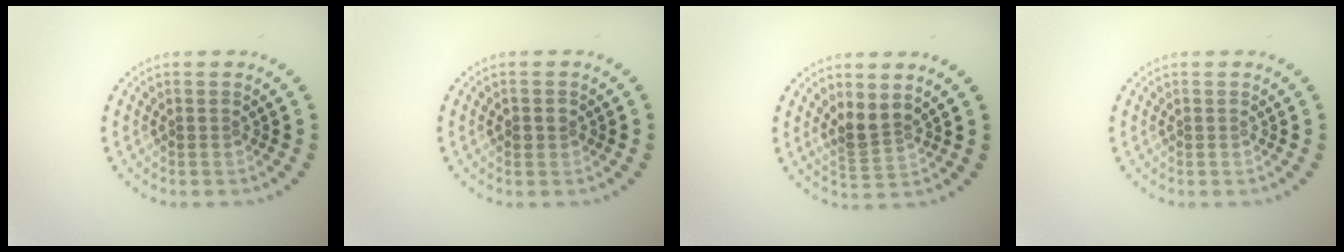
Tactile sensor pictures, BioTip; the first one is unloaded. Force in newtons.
{"total": 1.1, "press": 1.0, "slide": 0.3}
{"total": 2.4, "press": 1.8, "slide": 1.6}
{"total": 0.0}